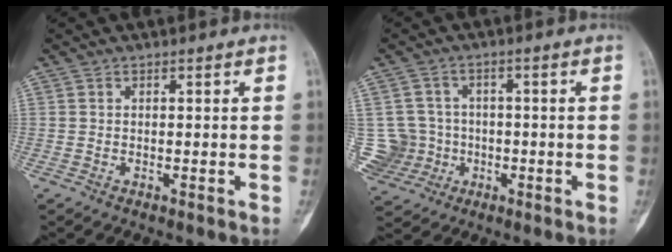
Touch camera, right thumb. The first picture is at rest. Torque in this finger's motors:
{"motor_torque": [0.99, 0.76, -0.08, -0.03, 0.19]}